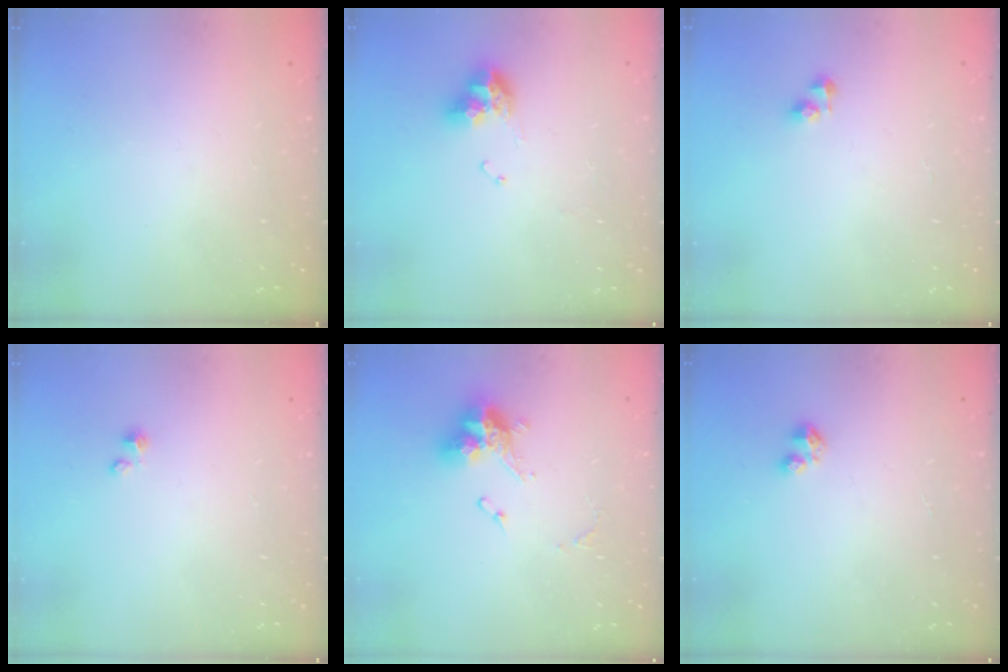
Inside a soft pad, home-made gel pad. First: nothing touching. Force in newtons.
{"total": 9.1, "press": 9.0, "slide": 1.0}
{"total": 3.1, "press": 3.1, "slide": 0.4}
{"total": 1.5, "press": 1.5, "slide": 0.0}
{"total": 11.4, "press": 11.4, "slide": 0.9}
{"total": 2.7, "press": 2.7, "slide": 0.4}